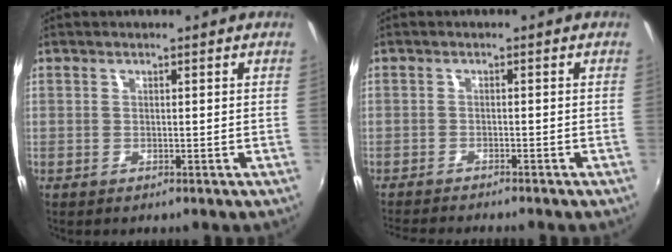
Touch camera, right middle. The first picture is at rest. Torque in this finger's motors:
{"motor_torque": [0.60, -0.78, 0.08, 0.03]}